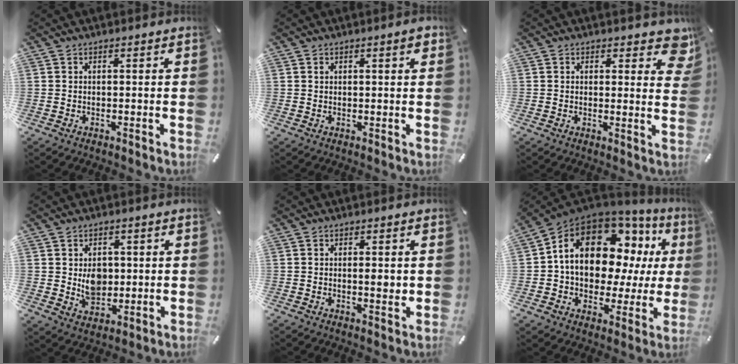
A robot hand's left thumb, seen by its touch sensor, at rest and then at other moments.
{"total": 1.6, "force": [0.7, 0.6, 1.3], "torque": [-0.011, -0.002, 0.007]}
{"total": 6.3, "force": [3.4, 3.4, 4.1], "torque": [-0.030, -0.020, 0.053]}
{"total": 7.0, "force": [0.9, 6.0, 3.5], "torque": [-0.036, -0.001, 0.017]}
{"total": 2.6, "force": [0.3, 1.2, 2.2], "torque": [-0.029, -0.003, 0.000]}
{"total": 16.0, "force": [5.8, 10.6, 10.5], "torque": [-0.184, -0.036, 0.102]}